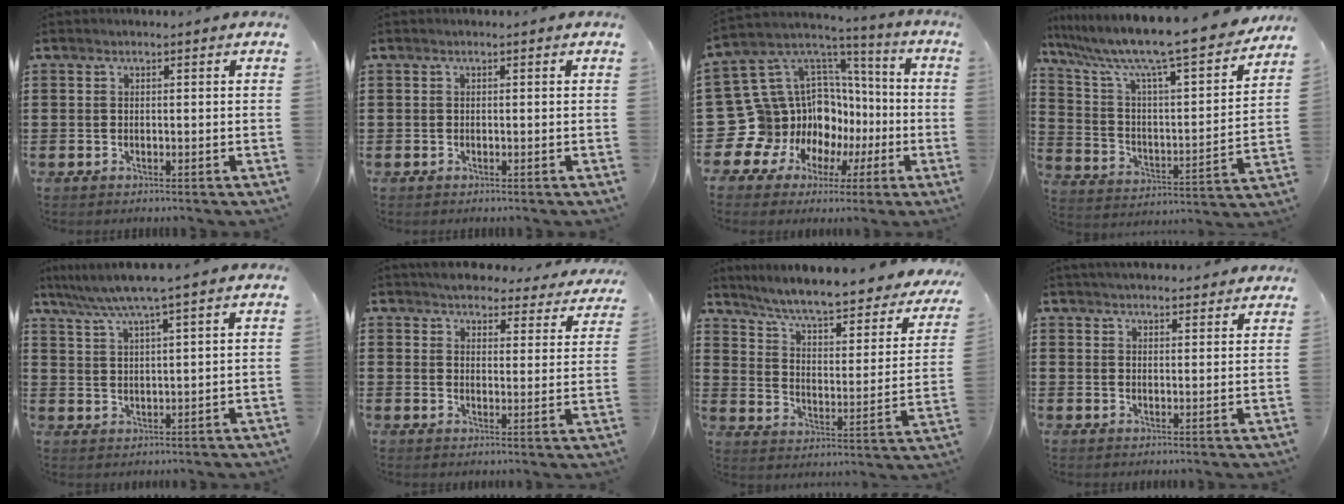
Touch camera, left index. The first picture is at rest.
{"total": 0.0}
{"total": 15.1, "force": [-3.6, 13.9, 4.6], "torque": [-0.146, -0.040, -0.017]}
{"total": 10.5, "force": [8.9, 0.4, 5.5], "torque": [-0.146, -0.069, 0.143]}
{"total": 4.9, "force": [4.0, -0.6, 2.8], "torque": [-0.068, -0.015, 0.067]}
{"total": 4.4, "force": [4.3, 0.5, 0.4], "torque": [-0.030, -0.021, 0.075]}
{"total": 6.4, "force": [5.6, 0.1, 3.1], "torque": [-0.084, -0.047, 0.090]}
{"total": 3.1, "force": [3.1, 0.1, 0.2], "torque": [-0.011, -0.006, 0.058]}